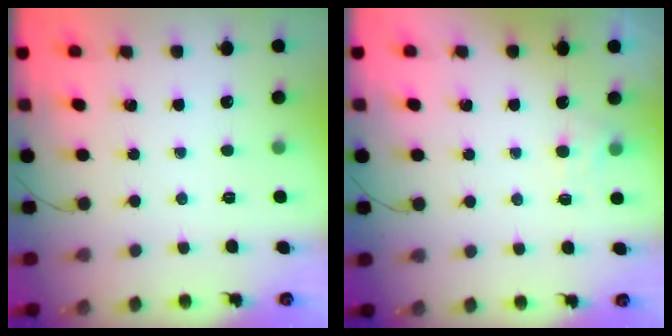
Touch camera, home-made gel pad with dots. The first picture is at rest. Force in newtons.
{"total": 4.3, "press": 4.1, "slide": 1.3}